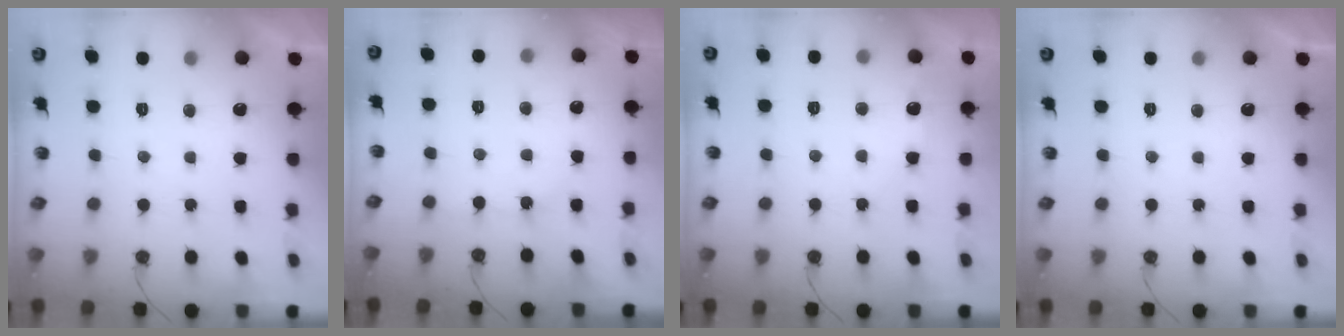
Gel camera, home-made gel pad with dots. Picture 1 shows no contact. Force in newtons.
{"total": 2.8, "press": 2.8, "slide": 0.3}
{"total": 4.9, "press": 4.9, "slide": 0.7}
{"total": 0.0}